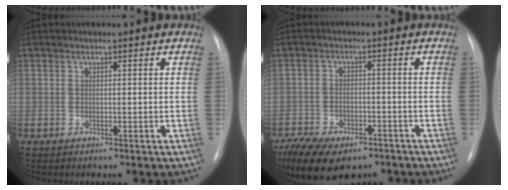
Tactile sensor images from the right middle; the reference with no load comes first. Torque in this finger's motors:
{"motor_torque": [1.19, -0.95, 0.22, 0.11]}